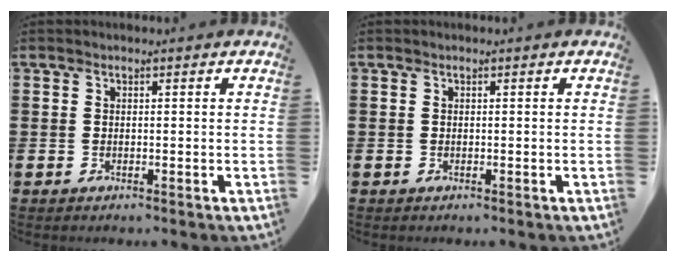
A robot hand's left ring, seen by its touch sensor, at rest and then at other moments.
{"total": 0.0}